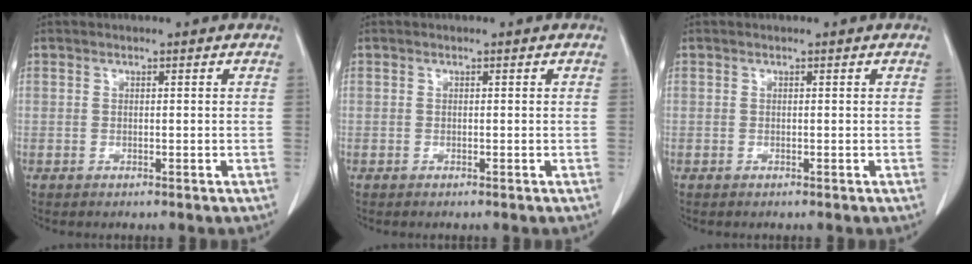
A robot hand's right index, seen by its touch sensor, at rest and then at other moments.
{"total": 0.0}
{"total": 0.0}